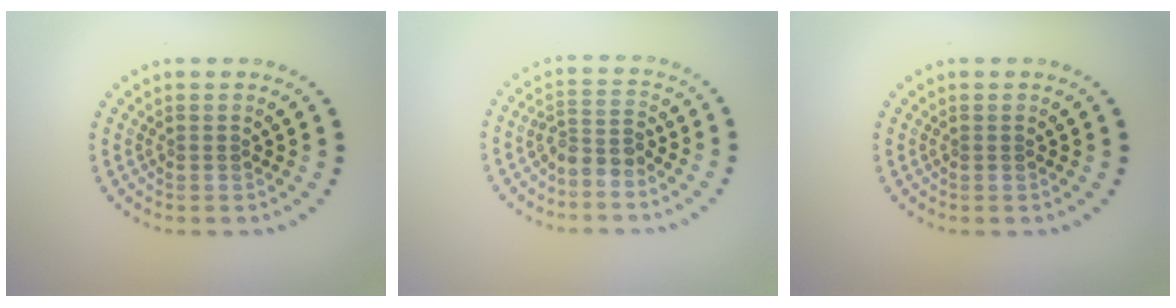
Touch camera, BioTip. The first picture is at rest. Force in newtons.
{"total": 2.3, "press": 1.7, "slide": 1.5}
{"total": 0.0}